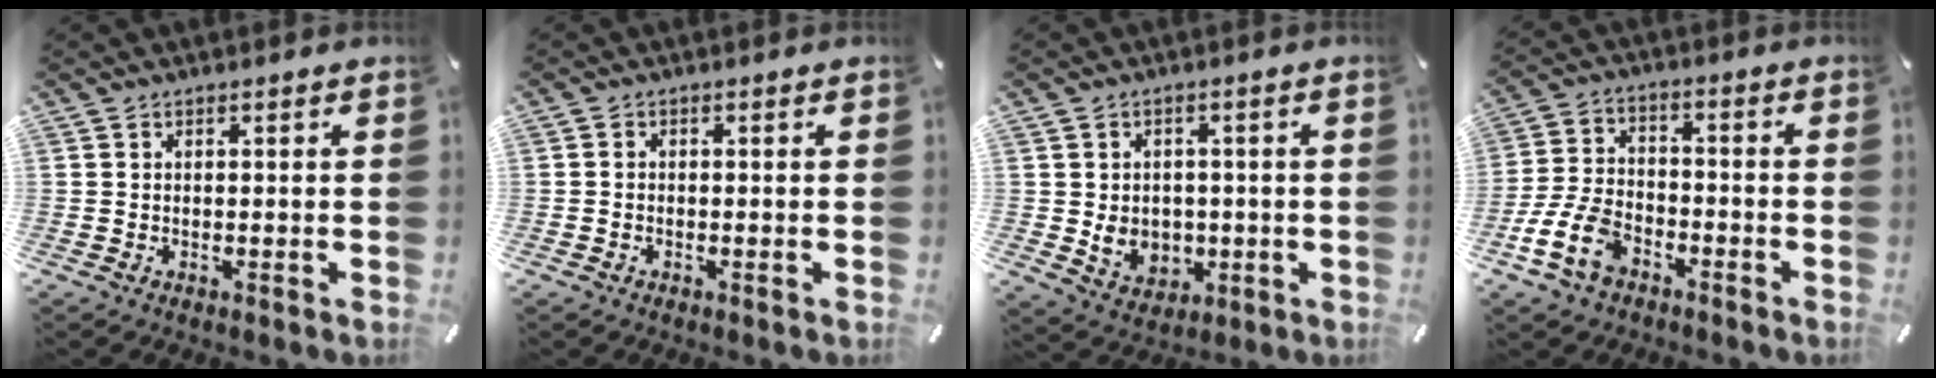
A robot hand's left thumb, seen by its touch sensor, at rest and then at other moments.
{"total": 0.8, "force": [-0.4, 0.5, 0.4], "torque": [-0.008, 0.001, -0.009]}
{"total": 6.5, "force": [-0.7, 5.8, 2.8], "torque": [-0.044, 0.002, -0.011]}
{"total": 11.2, "force": [-5.9, 7.0, 6.3], "torque": [-0.142, 0.025, -0.111]}